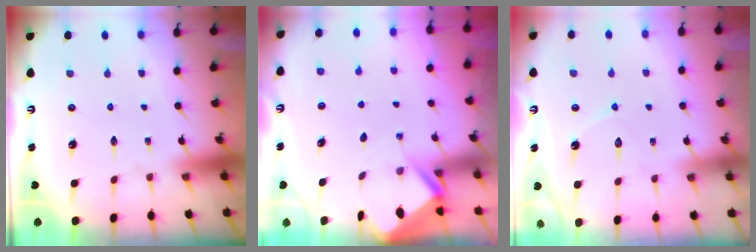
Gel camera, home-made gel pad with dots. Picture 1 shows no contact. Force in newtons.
{"total": 3.1, "press": 3.1, "slide": 0.3}
{"total": 7.3, "press": 7.2, "slide": 0.8}